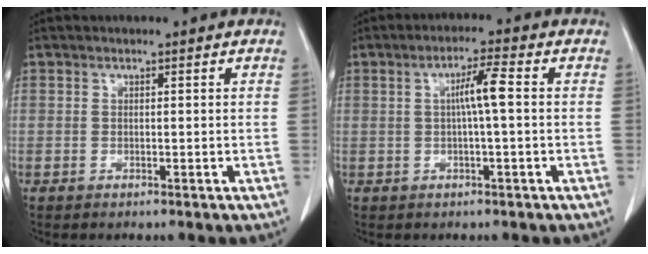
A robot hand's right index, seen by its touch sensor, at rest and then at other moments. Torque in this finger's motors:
{"motor_torque": [0.53, 0.25, 0.36, 0.09]}